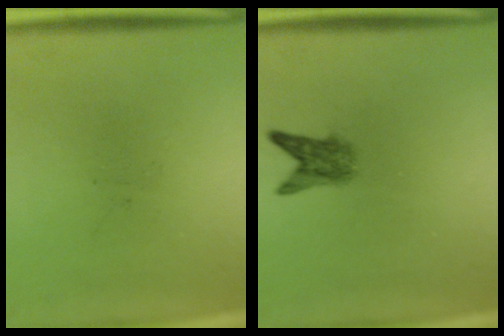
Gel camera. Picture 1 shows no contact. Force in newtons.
{"total": 3.2}